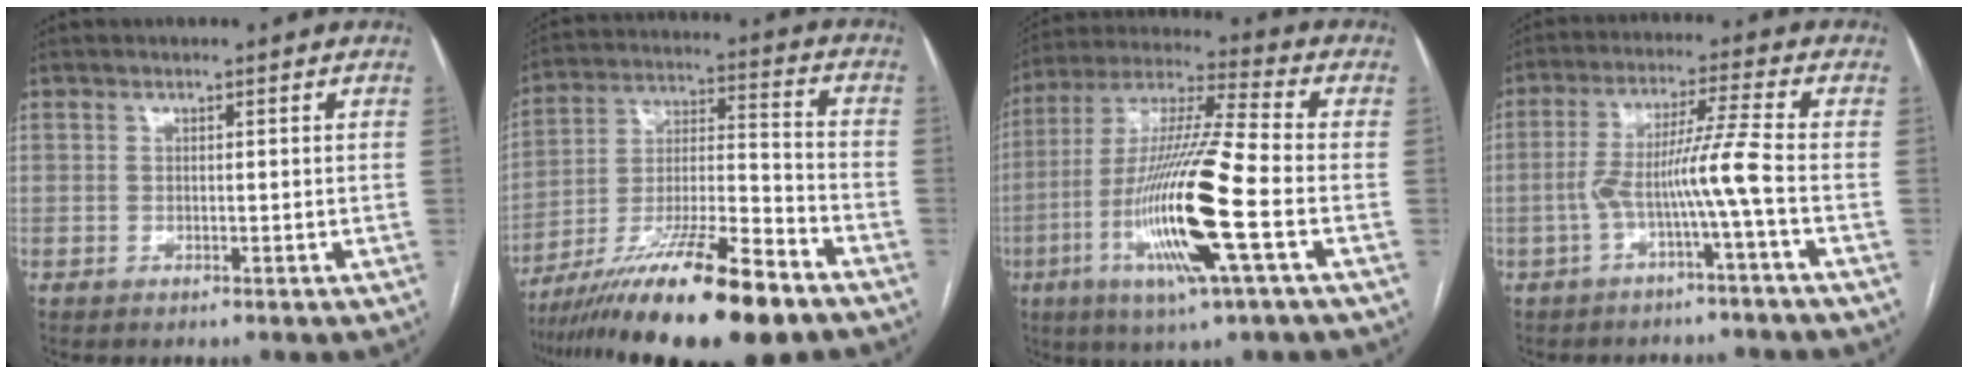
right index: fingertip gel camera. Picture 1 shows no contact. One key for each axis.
{"total": 21.2, "fx": -14.8, "fy": 2.2, "fz": 15.0, "tx": -0.244, "ty": -0.022, "tz": -0.257}
{"total": 18.3, "fx": -5.3, "fy": 0.4, "fz": 17.5, "tx": -0.359, "ty": -0.017, "tz": -0.102}
{"total": 6.9, "fx": -2.3, "fy": -1.8, "fz": 6.2, "tx": -0.121, "ty": 0.022, "tz": -0.040}